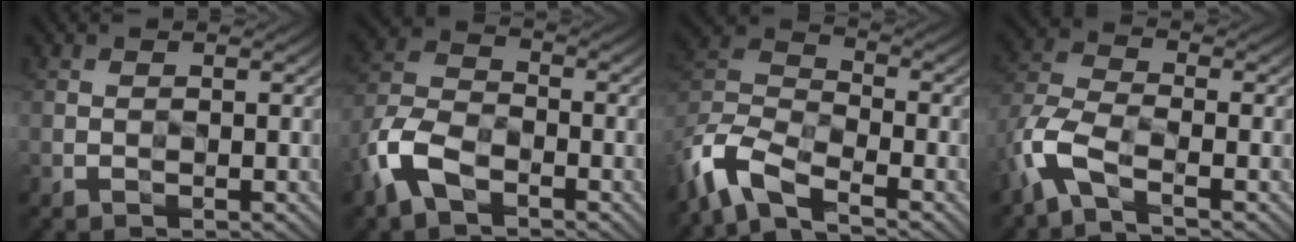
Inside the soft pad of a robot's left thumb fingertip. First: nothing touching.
{"total": 7.5, "force": [-4.3, 4.0, 4.7], "torque": [-0.120, 0.002, -0.102]}
{"total": 9.6, "force": [-7.3, 3.0, 5.5], "torque": [-0.133, -0.005, -0.166]}
{"total": 6.7, "force": [-4.0, 2.3, 4.9], "torque": [-0.127, -0.001, -0.102]}